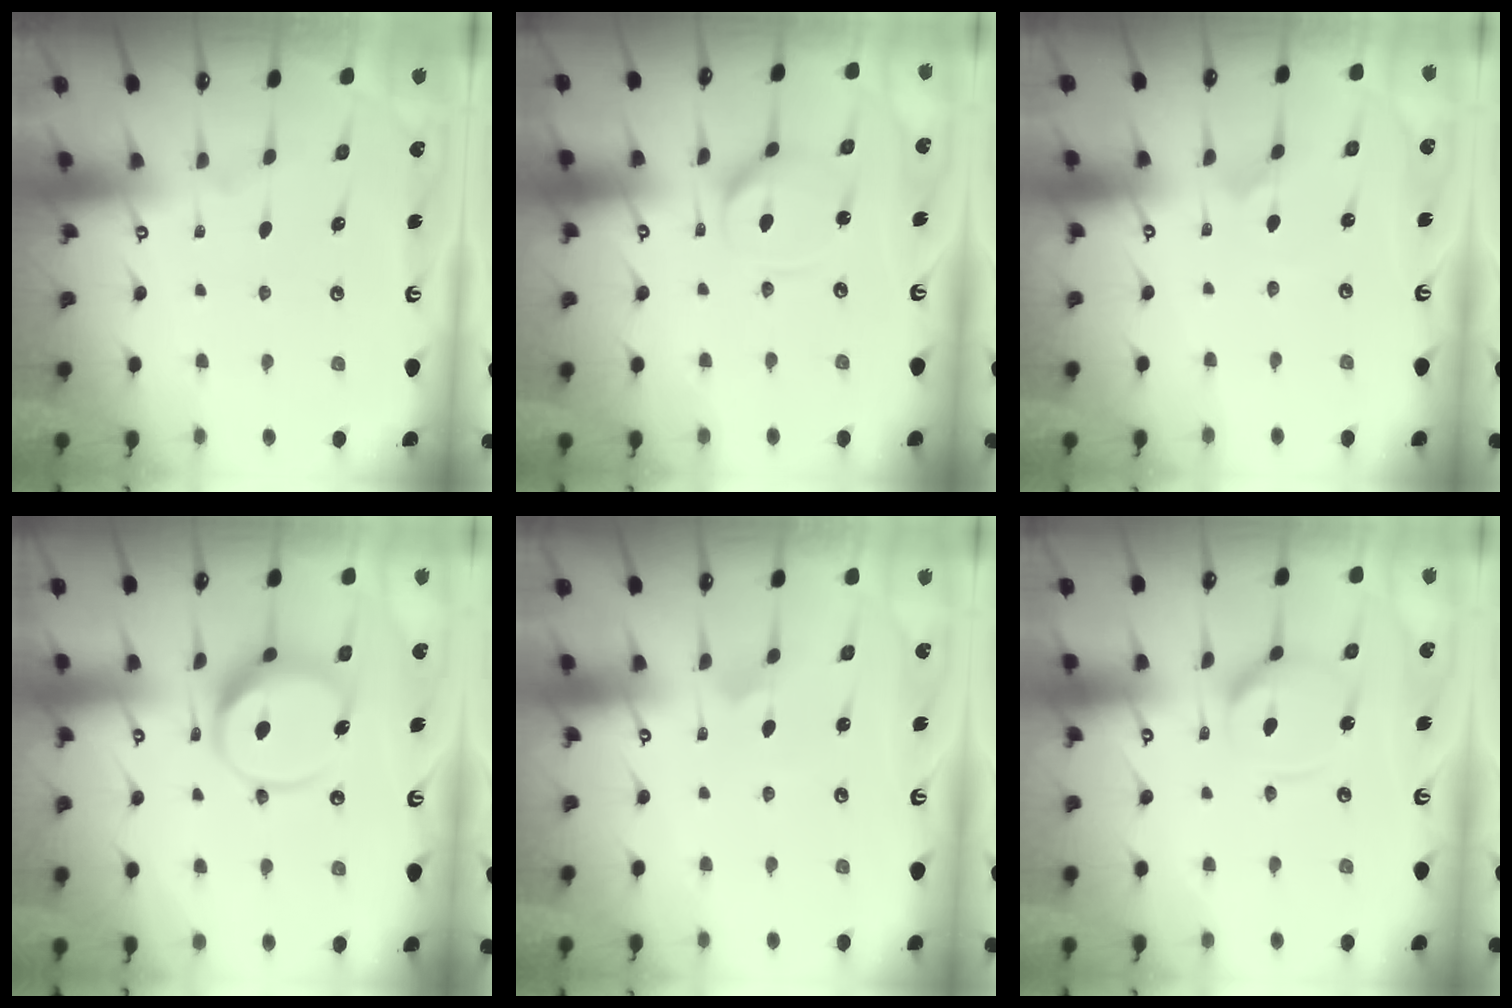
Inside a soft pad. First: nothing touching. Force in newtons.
{"total": 6.3, "press": 6.2, "slide": 0.5}
{"total": 0.0}
{"total": 11.2, "press": 11.1, "slide": 1.3}
{"total": 1.8, "press": 1.8, "slide": 0.1}
{"total": 11.2, "press": 11.1, "slide": 1.1}